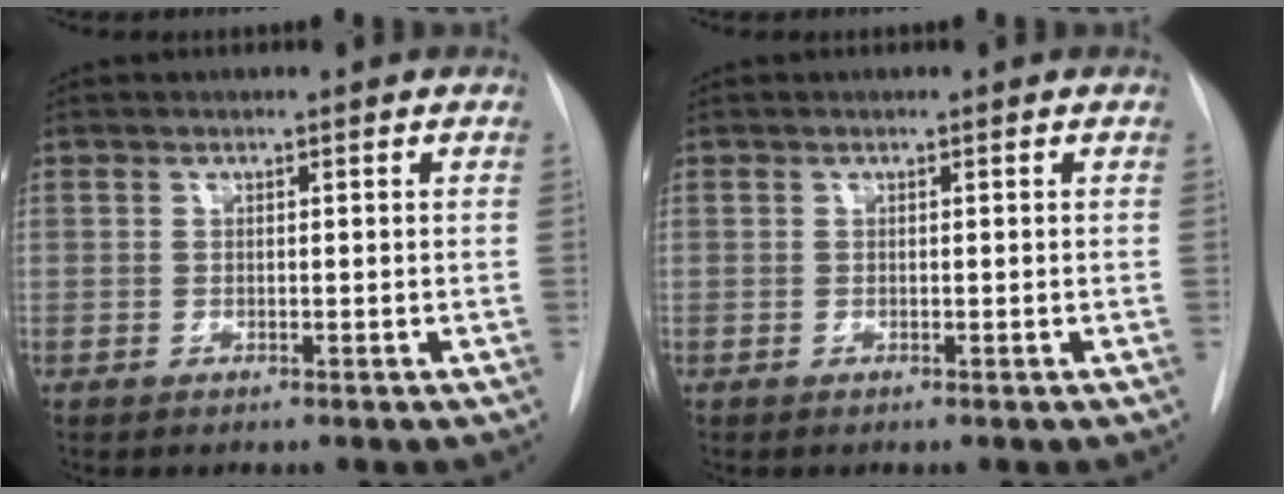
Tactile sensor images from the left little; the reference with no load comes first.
{"total": 0.0}